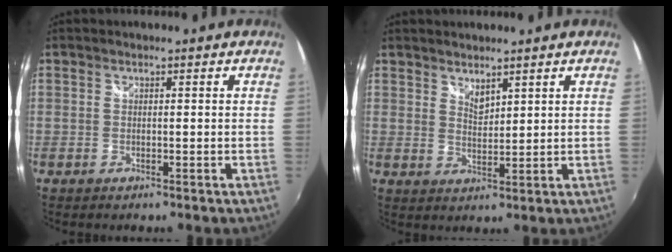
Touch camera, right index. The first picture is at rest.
{"total": 3.0, "force": [2.6, 1.0, 1.2], "torque": [-0.017, -0.001, 0.046]}